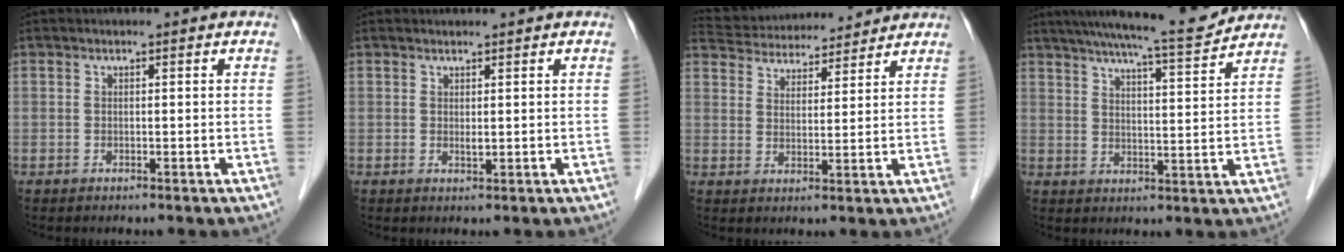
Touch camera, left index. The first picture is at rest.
{"total": 1.0, "force": [0.5, 0.3, 0.8], "torque": [-0.014, -0.003, 0.010]}
{"total": 14.0, "force": [13.2, 3.1, 3.7], "torque": [-0.066, 0.037, 0.205]}
{"total": 13.3, "force": [12.1, 0.2, 5.4], "torque": [-0.088, 0.000, 0.171]}